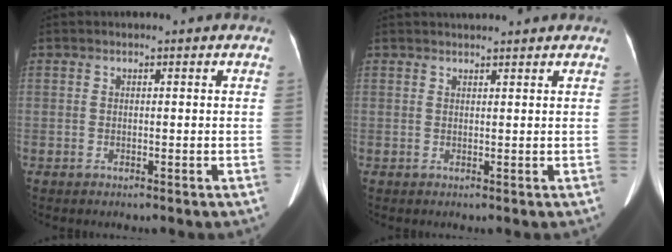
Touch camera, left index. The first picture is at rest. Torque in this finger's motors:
{"motor_torque": [0.00, -0.15, 0.02, 0.00]}